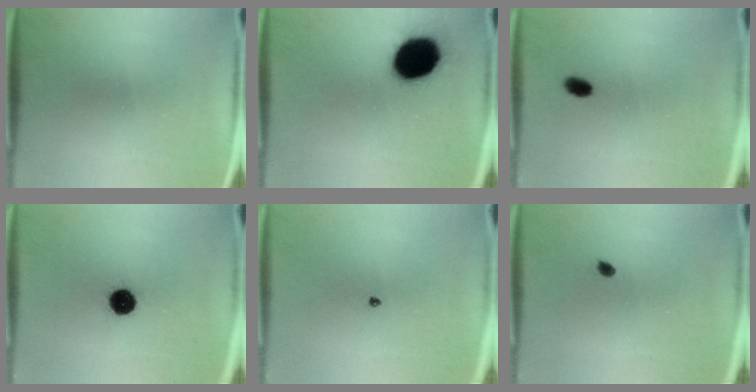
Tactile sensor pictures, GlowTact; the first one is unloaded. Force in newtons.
{"total": 18.7}
{"total": 2.5}
{"total": 8.6}
{"total": 0.6}
{"total": 1.1}